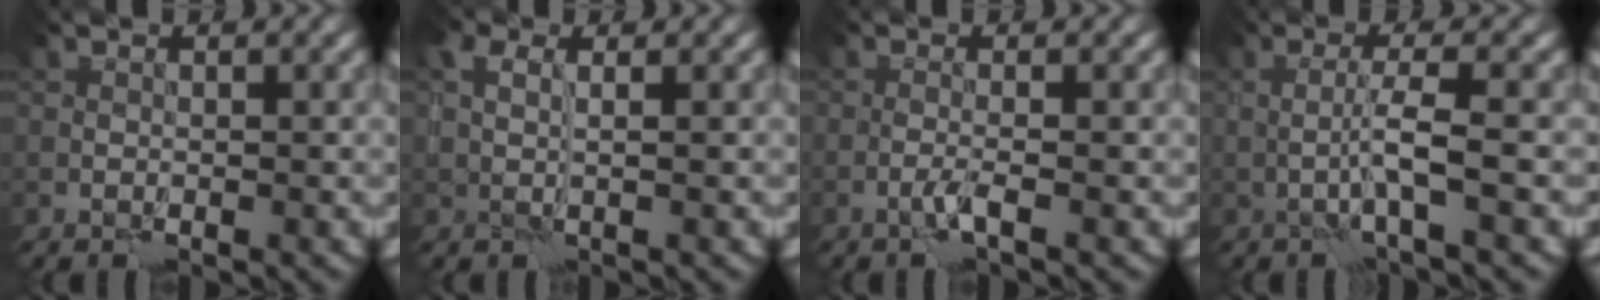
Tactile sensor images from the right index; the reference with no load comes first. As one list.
[{"total": 2.4, "force": [1.2, 1.1, 1.8], "torque": [-0.035, 0.008, 0.013]}, {"total": 1.1, "force": [-0.4, -0.2, 1.0], "torque": [-0.020, 0.003, -0.012]}, {"total": 2.7, "force": [-0.1, -0.2, 2.7], "torque": [-0.051, 0.003, -0.006]}]